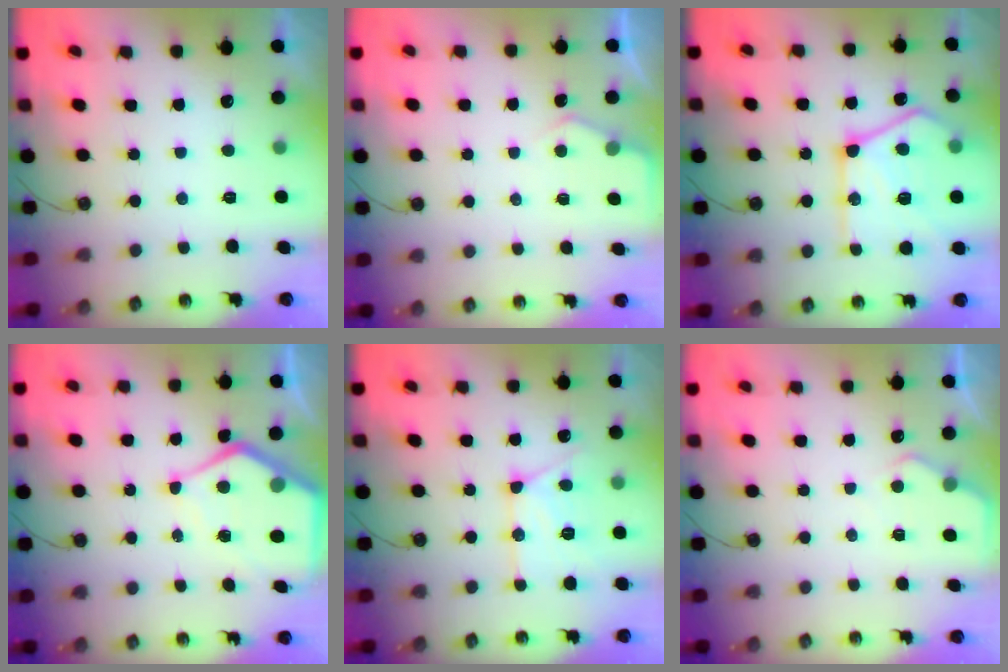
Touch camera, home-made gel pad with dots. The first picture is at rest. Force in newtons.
{"total": 4.3, "press": 4.3, "slide": 0.5}
{"total": 21.9, "press": 21.8, "slide": 2.5}
{"total": 11.5, "press": 11.4, "slide": 1.3}
{"total": 14.0, "press": 14.0, "slide": 1.2}
{"total": 4.9, "press": 4.8, "slide": 0.6}